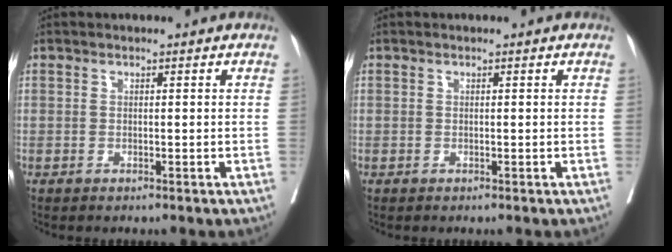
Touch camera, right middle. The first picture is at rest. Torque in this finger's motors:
{"motor_torque": [0.00, 0.00, 0.00, 0.00]}